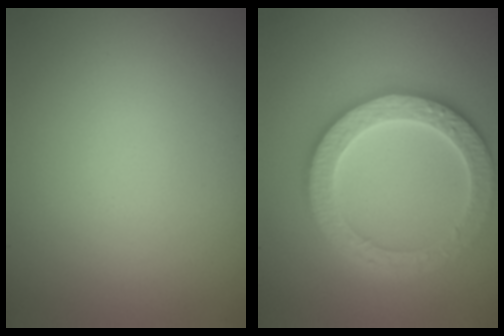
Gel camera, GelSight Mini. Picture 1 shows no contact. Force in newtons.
{"total": 6.1, "press": 6.0, "slide": 1.3}